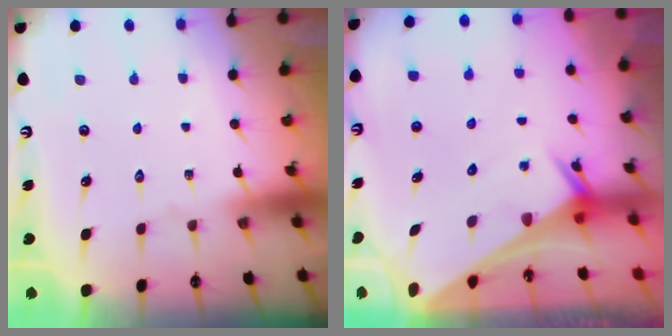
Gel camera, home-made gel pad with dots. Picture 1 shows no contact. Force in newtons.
{"total": 2.5, "press": 2.5, "slide": 0.1}